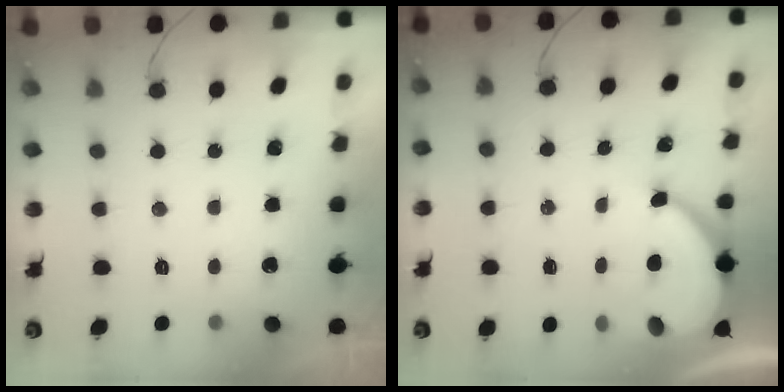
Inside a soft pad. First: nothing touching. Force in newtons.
{"total": 8.2, "press": 8.1, "slide": 1.2}